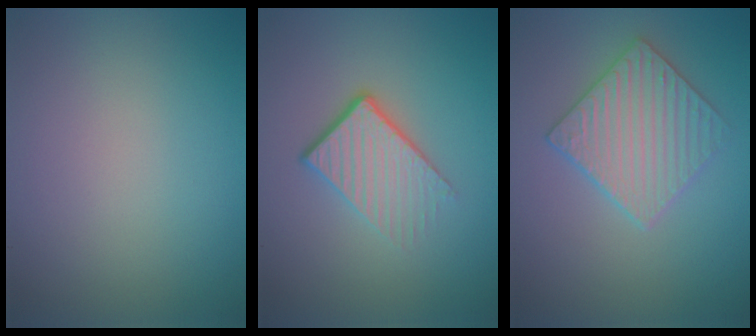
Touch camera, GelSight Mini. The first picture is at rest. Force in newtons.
{"total": 3.9, "press": 2.6, "slide": 3.0}
{"total": 4.1, "press": 3.7, "slide": 1.7}